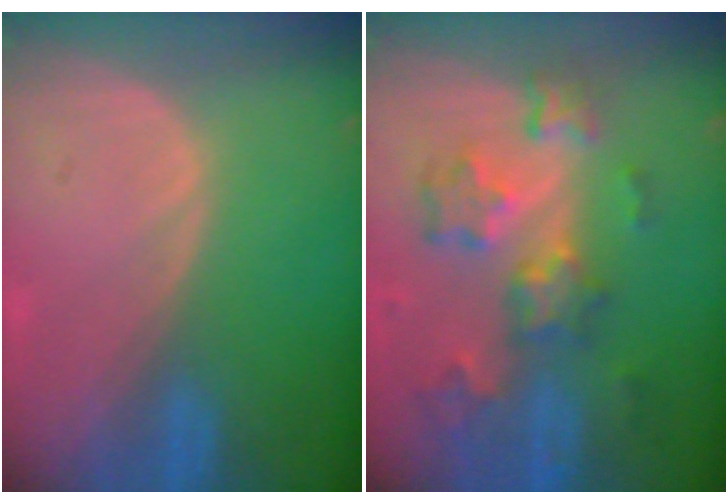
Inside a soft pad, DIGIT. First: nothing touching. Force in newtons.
{"total": 9.2, "press": 8.1, "slide": 4.4}